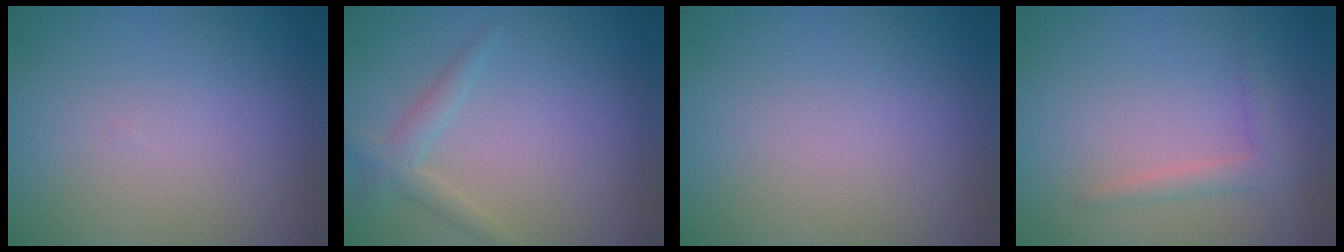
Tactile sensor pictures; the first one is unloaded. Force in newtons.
{"total": 1.9, "press": 1.9, "slide": 0.0}
{"total": 0.0}
{"total": 1.6, "press": 1.6, "slide": 0.0}